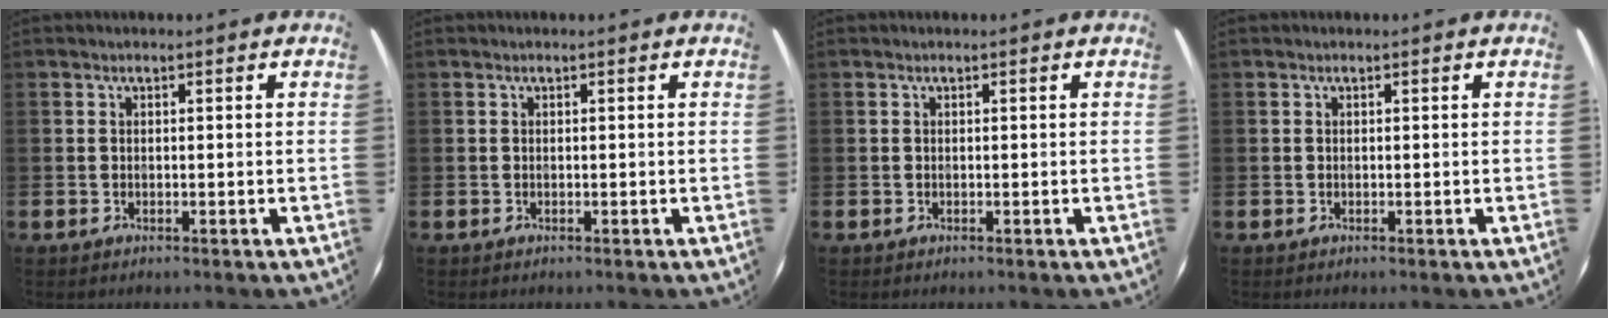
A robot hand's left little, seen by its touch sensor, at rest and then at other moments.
{"total": 0.0}
{"total": 0.0}
{"total": 0.0}